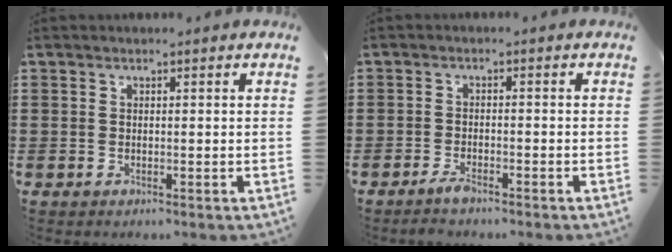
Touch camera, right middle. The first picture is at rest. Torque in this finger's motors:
{"motor_torque": [0.68, 0.41, 0.01, 0.05]}